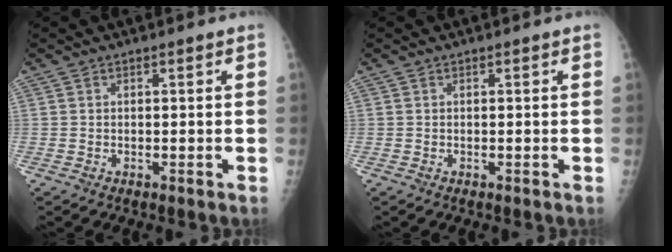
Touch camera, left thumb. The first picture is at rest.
{"total": 0.0}